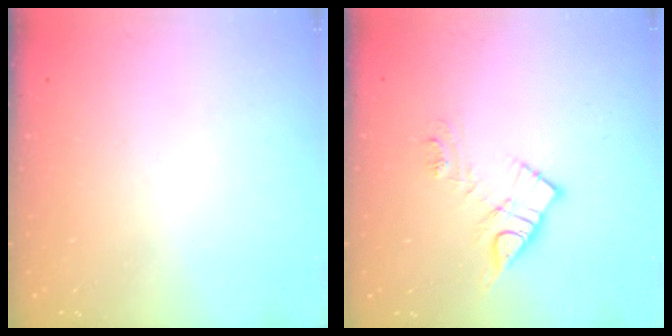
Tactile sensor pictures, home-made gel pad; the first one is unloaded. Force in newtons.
{"total": 10.8, "press": 10.8, "slide": 0.7}